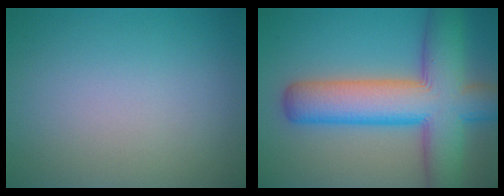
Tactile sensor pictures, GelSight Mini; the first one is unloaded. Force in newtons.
{"total": 11.4, "press": 11.4, "slide": 0.6}